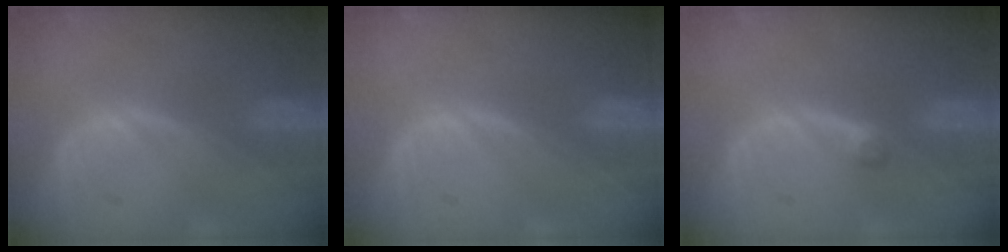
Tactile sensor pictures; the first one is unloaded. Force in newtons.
{"total": 0.0}
{"total": 1.5, "press": 1.2, "slide": 0.8}